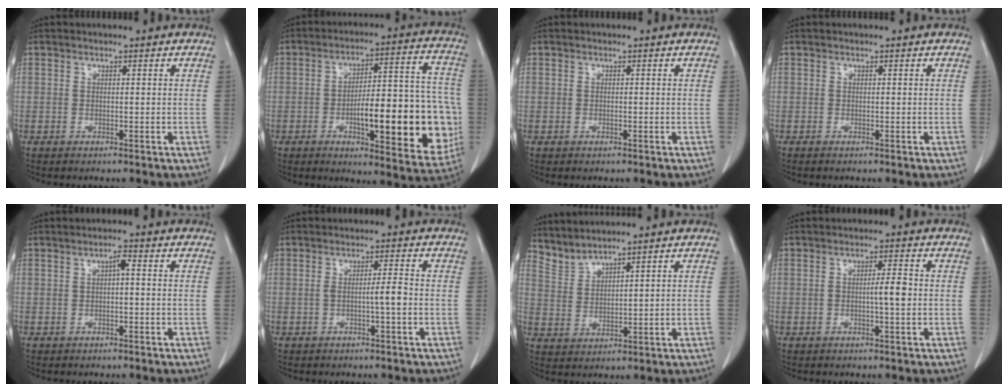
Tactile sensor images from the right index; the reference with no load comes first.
{"total": 20.5, "force": [-4.5, 5.6, 19.2], "torque": [-0.204, 0.031, -0.045]}
{"total": 0.0}
{"total": 0.0}
{"total": 1.5, "force": [0.1, 0.3, 1.4], "torque": [-0.024, 0.005, 0.001]}
{"total": 2.7, "force": [-0.6, -0.2, 2.6], "torque": [-0.040, 0.004, -0.009]}
{"total": 4.0, "force": [3.9, -0.6, 0.6], "torque": [-0.023, 0.003, 0.089]}
{"total": 3.1, "force": [-0.2, 0.2, 3.0], "torque": [-0.047, 0.003, -0.003]}